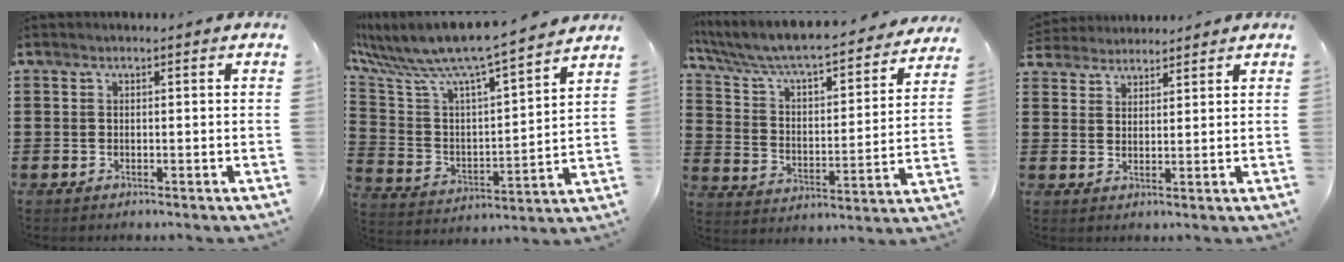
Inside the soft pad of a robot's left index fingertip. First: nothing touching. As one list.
[{"total": 8.1, "force": [7.4, 0.2, 3.3], "torque": [-0.102, -0.065, 0.118]}, {"total": 6.3, "force": [5.7, 0.5, 2.7], "torque": [-0.080, -0.054, 0.089]}, {"total": 3.1, "force": [2.9, 0.8, -0.4], "torque": [-0.004, -0.004, 0.055]}]